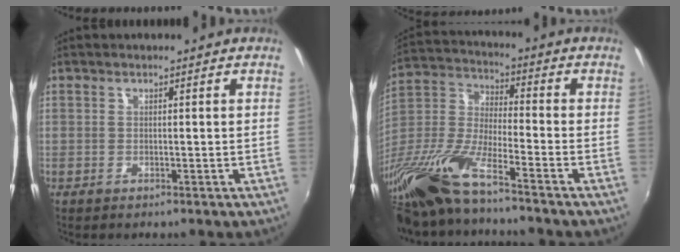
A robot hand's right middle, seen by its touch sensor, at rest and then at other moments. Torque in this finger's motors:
{"motor_torque": [1.09, -1.05, 0.51, 0.21]}